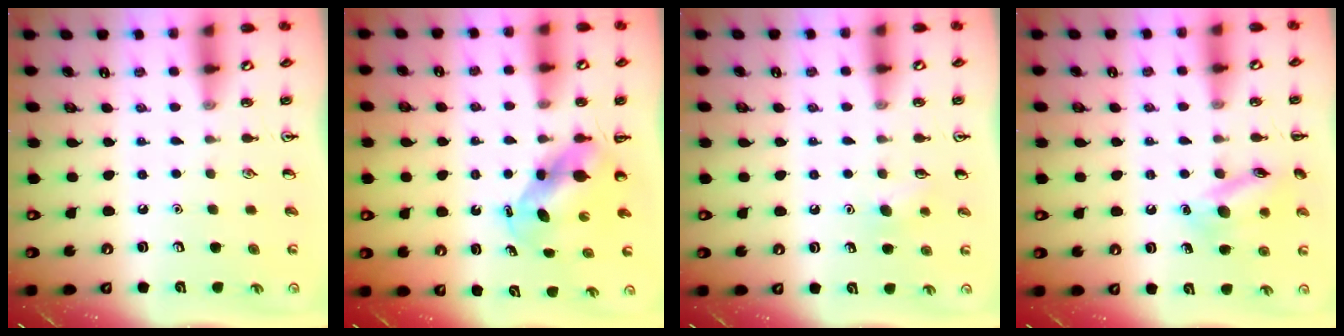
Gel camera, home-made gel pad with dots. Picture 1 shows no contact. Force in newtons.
{"total": 5.1, "press": 5.0, "slide": 0.9}
{"total": 5.2, "press": 5.0, "slide": 1.4}
{"total": 12.8, "press": 12.8, "slide": 0.8}